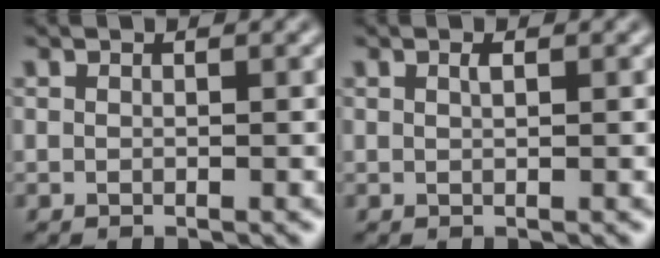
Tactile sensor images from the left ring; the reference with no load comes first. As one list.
[{"total": 0.7, "force": [0.3, 0.2, 0.6], "torque": [-0.011, 0.002, 0.006]}]